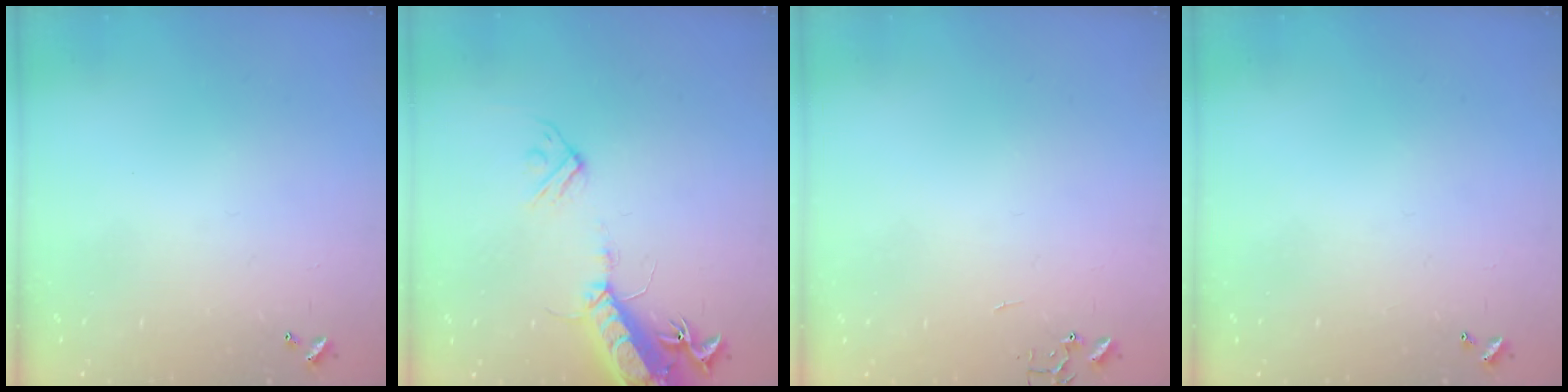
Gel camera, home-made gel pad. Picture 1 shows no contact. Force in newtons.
{"total": 17.3, "press": 16.8, "slide": 3.9}
{"total": 0.0}
{"total": 0.0}